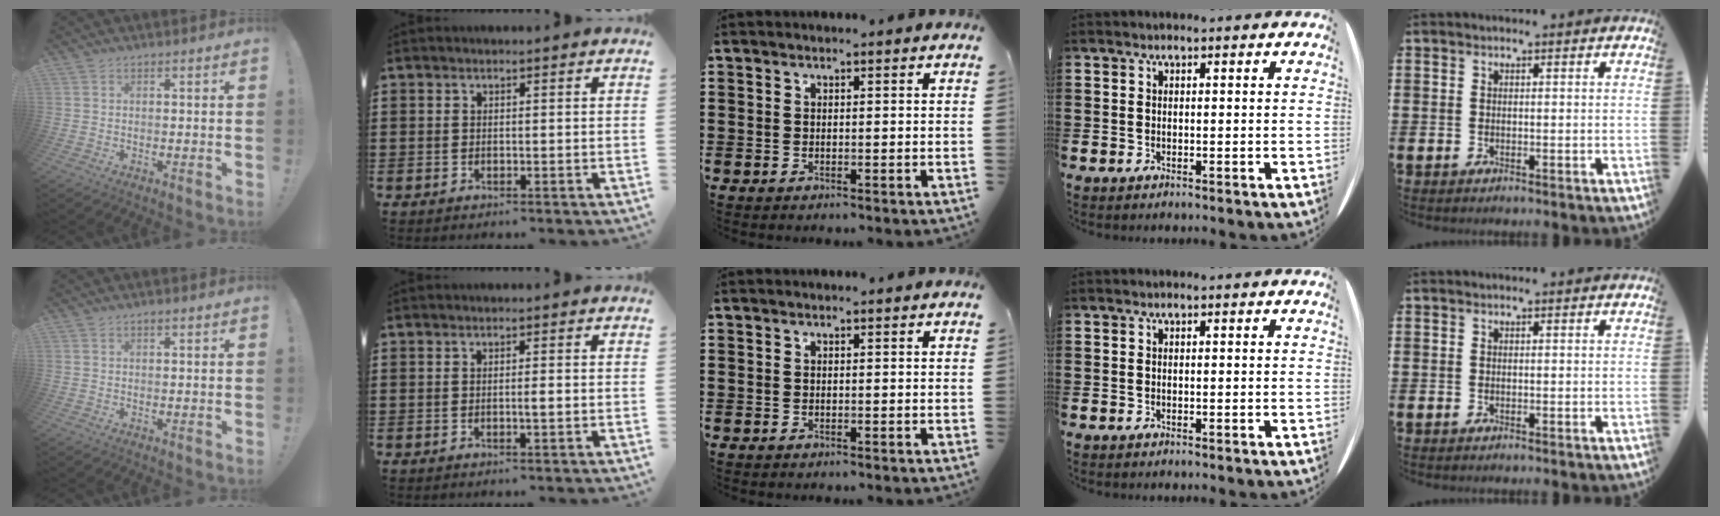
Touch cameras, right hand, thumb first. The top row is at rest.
{"thumb": {"total": 0.7, "force": [0.5, 0.3, 0.3], "torque": [-0.007, 0.001, 0.009]}, "index": {"total": 1.4, "force": [-0.2, 0.0, 1.4], "torque": [-0.022, -0.003, -0.004]}}